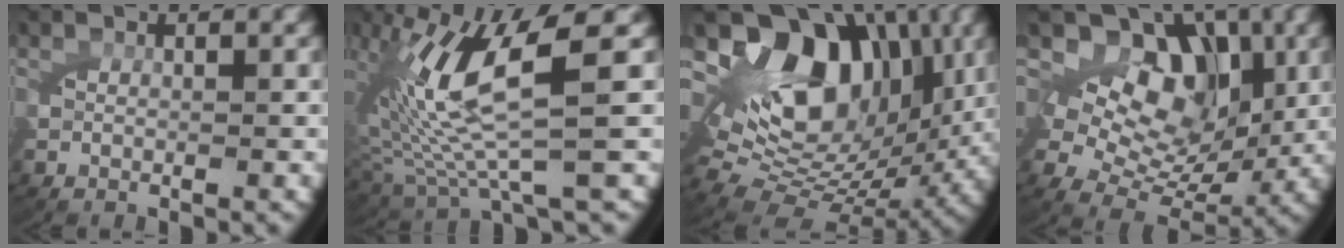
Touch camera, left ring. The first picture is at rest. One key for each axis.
{"total": 11.3, "fx": 1.5, "fy": 5.8, "fz": 9.6, "tx": -0.202, "ty": -0.010, "tz": 0.035}
{"total": 19.0, "fx": 3.5, "fy": 13.6, "fz": 12.8, "tx": -0.227, "ty": -0.004, "tz": 0.059}
{"total": 12.0, "fx": 2.5, "fy": 9.0, "fz": 7.6, "tx": -0.134, "ty": -0.022, "tz": 0.041}